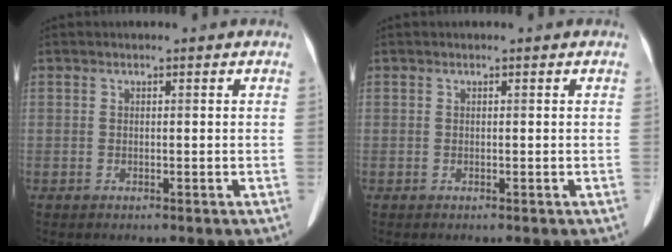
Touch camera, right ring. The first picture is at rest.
{"total": 0.0}